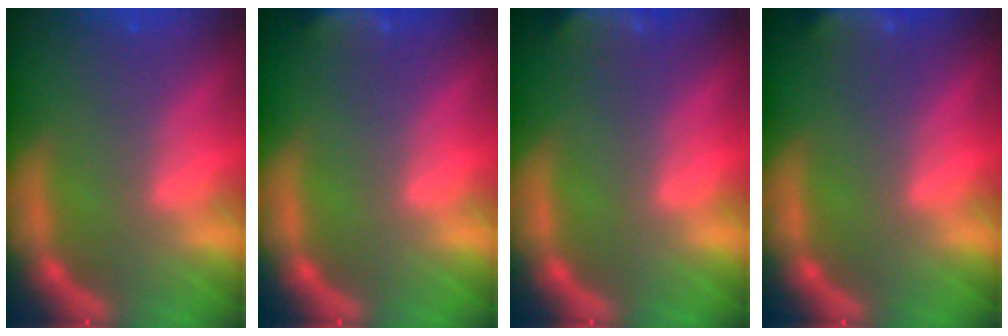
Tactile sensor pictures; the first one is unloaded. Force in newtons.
{"total": 3.9}
{"total": 5.5}
{"total": 4.9}